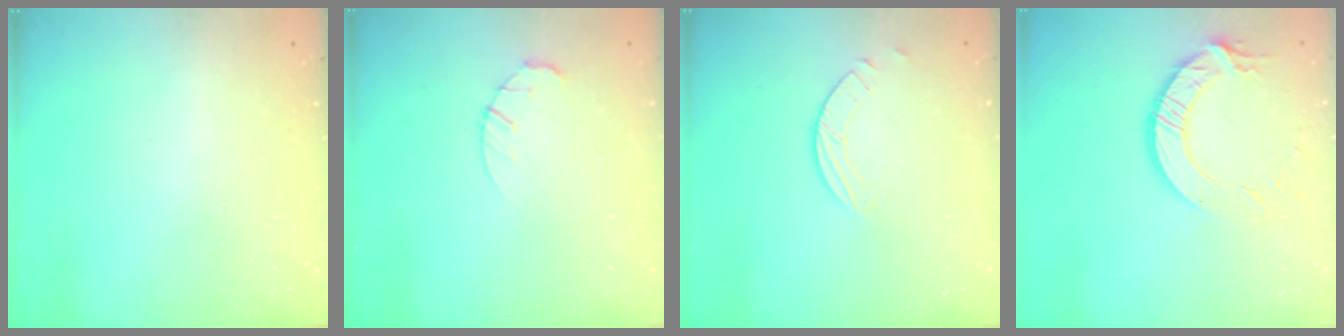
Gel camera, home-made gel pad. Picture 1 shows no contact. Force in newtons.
{"total": 3.4, "press": 3.3, "slide": 0.5}
{"total": 1.7, "press": 1.7, "slide": 0.2}
{"total": 11.1, "press": 11.0, "slide": 1.1}